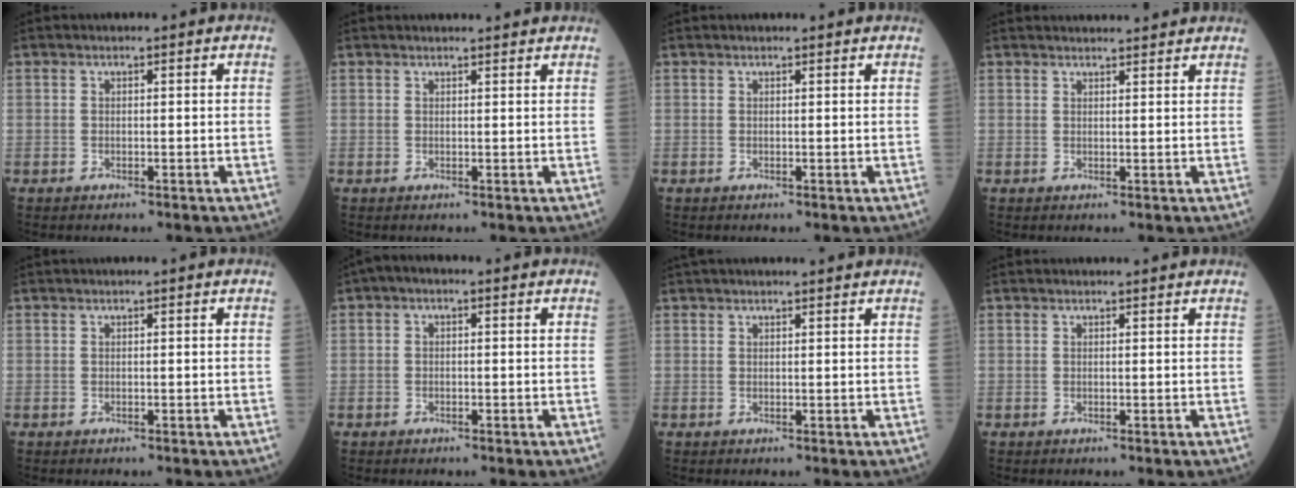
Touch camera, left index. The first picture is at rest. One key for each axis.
{"total": 4.4, "fx": 4.2, "fy": 0.1, "fz": 1.1, "tx": -0.013, "ty": 0.022, "tz": 0.046}
{"total": 1.9, "fx": 1.9, "fy": 0.0, "fz": 0.4, "tx": -0.008, "ty": 0.013, "tz": 0.022}
{"total": 7.2, "fx": 7.0, "fy": 0.7, "fz": 1.8, "tx": -0.021, "ty": 0.028, "tz": 0.080}
{"total": 0.0}
{"total": 1.4, "fx": 0.0, "fy": 0.7, "fz": 1.2, "tx": -0.019, "ty": 0.003, "tz": -0.008}
{"total": 5.9, "fx": 5.4, "fy": 0.2, "fz": 2.2, "tx": -0.029, "ty": 0.031, "tz": 0.069}
{"total": 2.2, "fx": 2.1, "fy": -0.1, "fz": 0.5, "tx": -0.007, "ty": 0.013, "tz": 0.024}